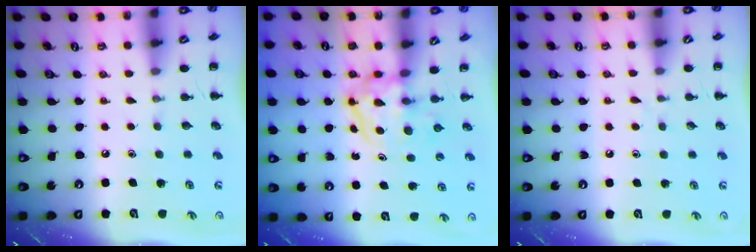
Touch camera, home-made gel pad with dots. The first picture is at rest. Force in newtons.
{"total": 3.8, "press": 3.8, "slide": 0.4}
{"total": 3.2, "press": 2.9, "slide": 1.4}